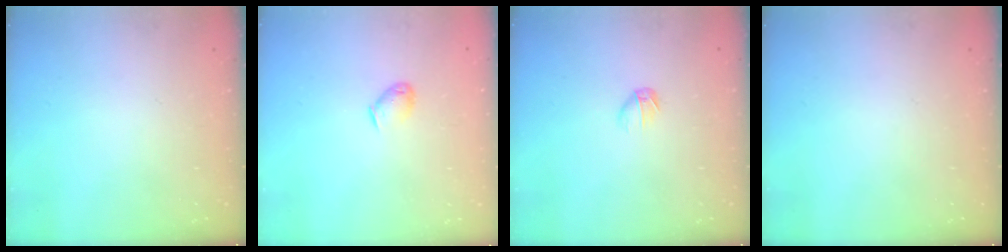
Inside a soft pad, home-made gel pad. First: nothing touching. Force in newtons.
{"total": 3.8, "press": 3.7, "slide": 0.8}
{"total": 3.8, "press": 3.6, "slide": 1.1}
{"total": 0.0}